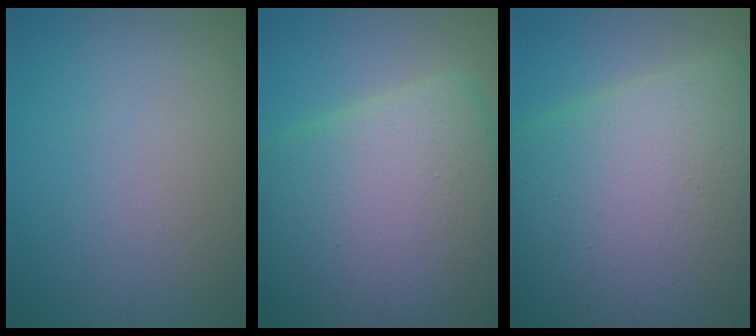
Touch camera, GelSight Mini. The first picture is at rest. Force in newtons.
{"total": 15.9, "press": 15.9, "slide": 1.0}
{"total": 19.7, "press": 19.7, "slide": 0.4}